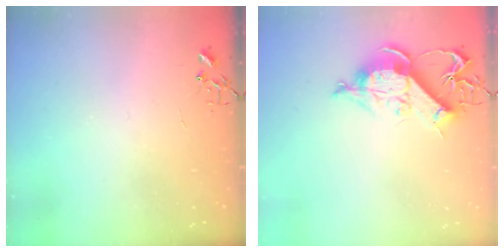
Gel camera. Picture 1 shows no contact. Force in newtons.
{"total": 12.2, "press": 12.1, "slide": 1.5}